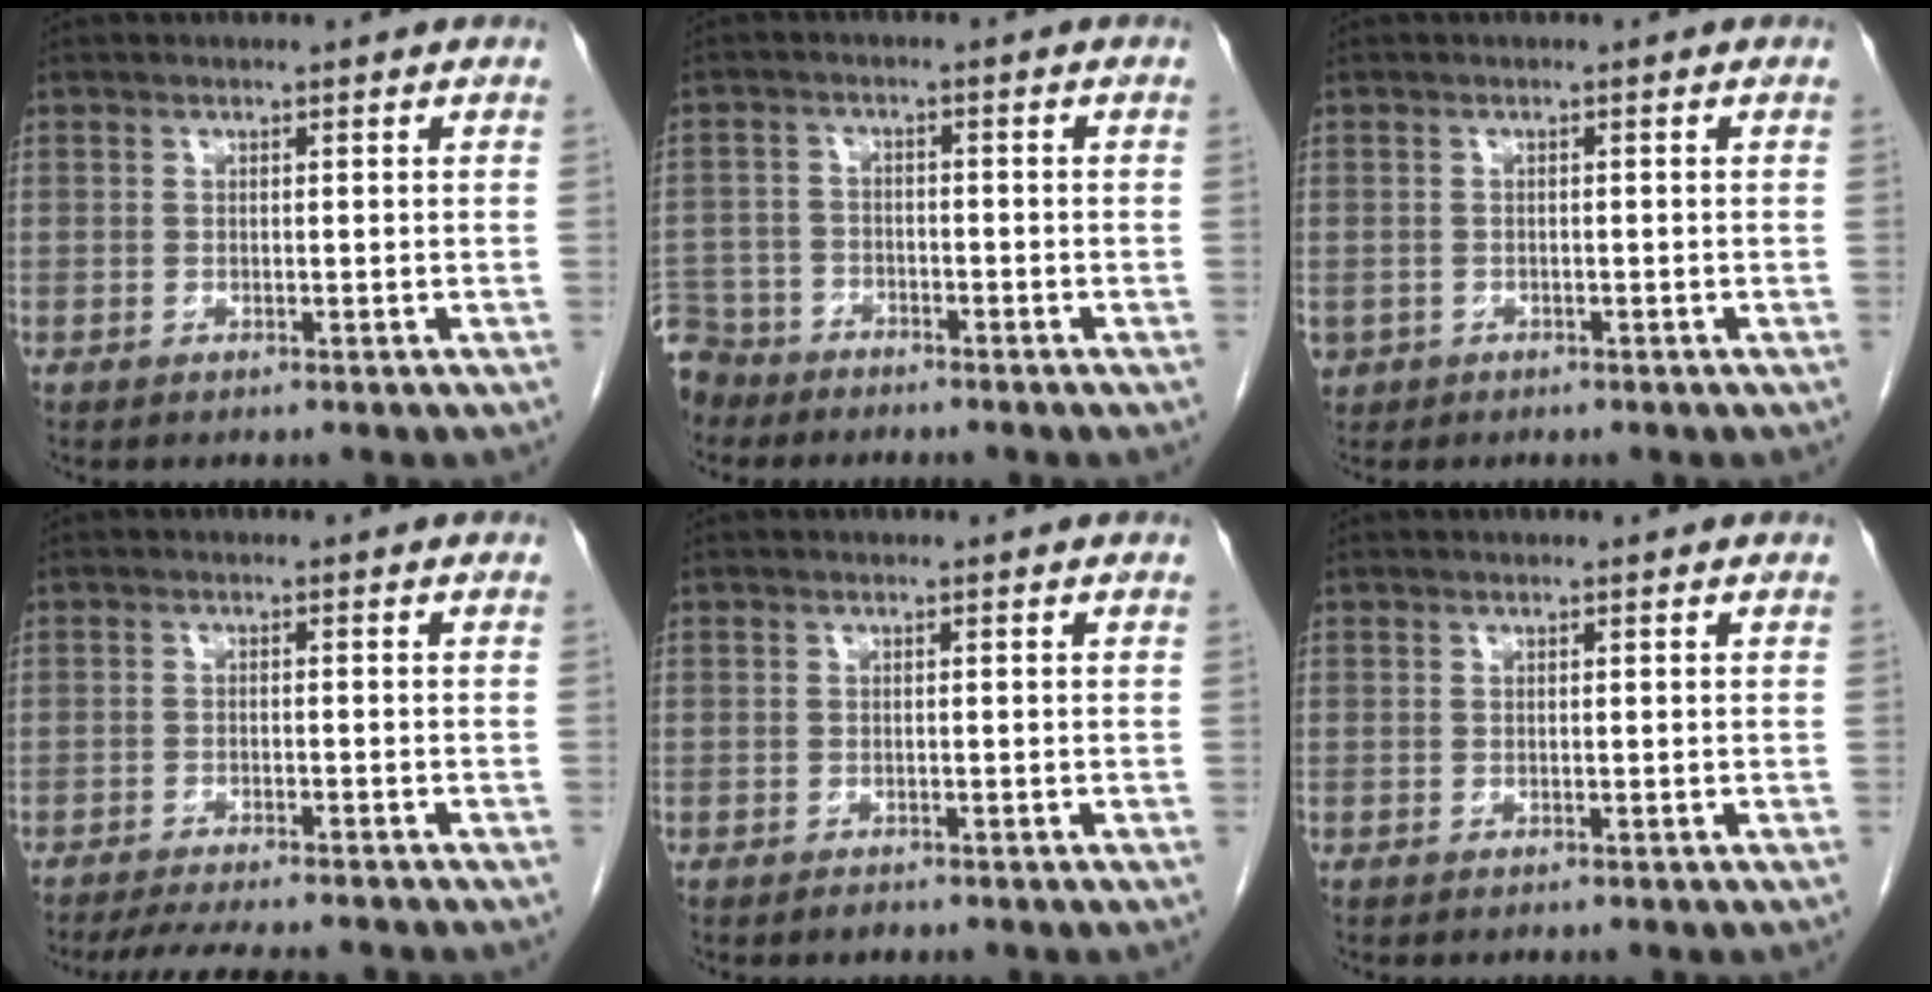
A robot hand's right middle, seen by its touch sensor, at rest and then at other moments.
{"total": 7.8, "force": [-6.6, 4.1, 0.4], "torque": [-0.022, -0.001, -0.125]}
{"total": 2.3, "force": [-1.2, 1.9, 0.3], "torque": [-0.008, 0.002, -0.019]}
{"total": 10.8, "force": [-9.7, 1.3, 4.5], "torque": [-0.067, -0.014, -0.132]}
{"total": 0.7, "force": [-0.6, 0.3, 0.2], "torque": [-0.008, -0.002, -0.008]}
{"total": 0.0}